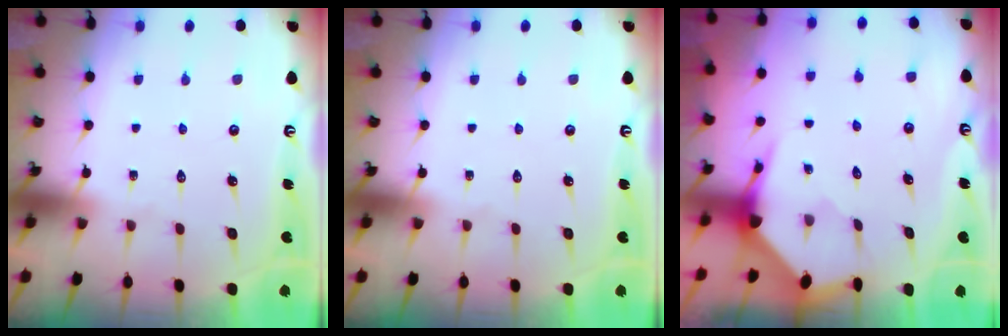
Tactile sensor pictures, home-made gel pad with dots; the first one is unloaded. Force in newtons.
{"total": 0.0}
{"total": 3.5, "press": 3.5, "slide": 0.4}